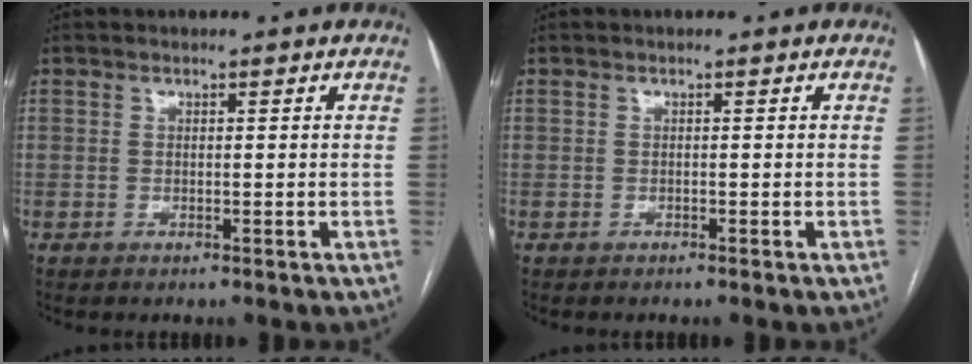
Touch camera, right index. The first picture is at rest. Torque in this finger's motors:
{"motor_torque": [-0.02, 0.02, -0.02, -0.01]}